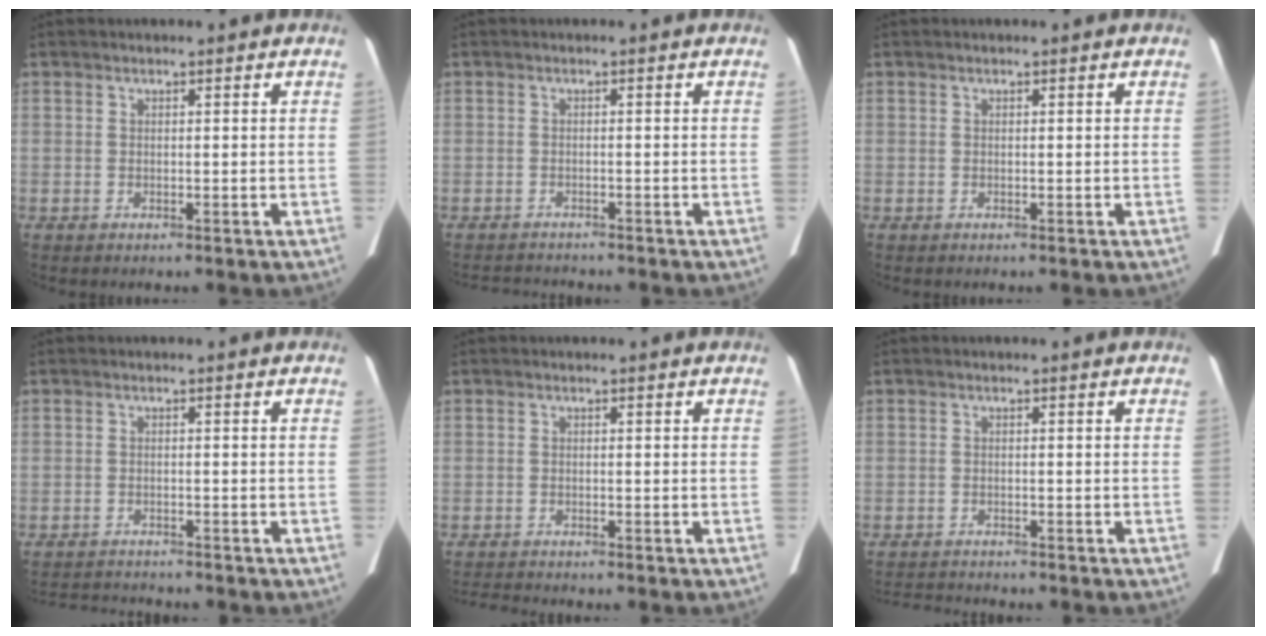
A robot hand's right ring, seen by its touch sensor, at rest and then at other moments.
{"total": 4.0, "force": [-3.9, 0.4, 0.8], "torque": [-0.012, -0.009, -0.057]}
{"total": 0.0}
{"total": 5.1, "force": [-5.0, 0.3, 1.0], "torque": [-0.017, -0.011, -0.075]}
{"total": 1.8, "force": [-1.7, -0.5, 0.1], "torque": [-0.009, -0.013, -0.032]}
{"total": 3.2, "force": [-3.2, 0.0, 0.5], "torque": [-0.010, -0.014, -0.050]}